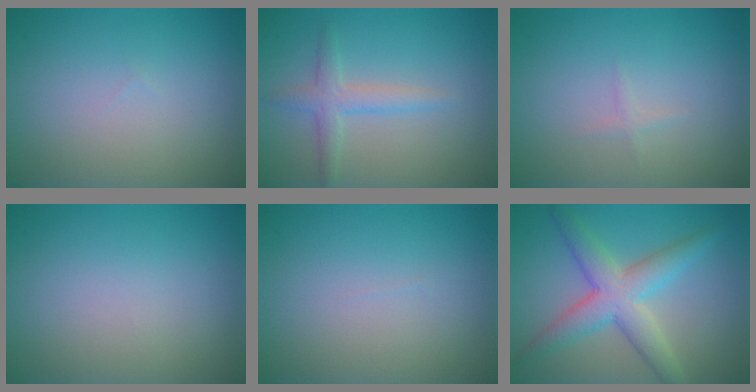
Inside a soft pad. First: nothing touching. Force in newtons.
{"total": 2.4, "press": 2.4, "slide": 0.2}
{"total": 0.6, "press": 0.6, "slide": 0.0}
{"total": 0.0}
{"total": 0.0}
{"total": 5.4, "press": 5.4, "slide": 0.3}